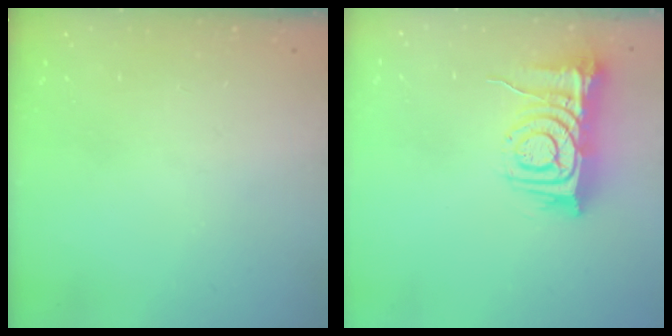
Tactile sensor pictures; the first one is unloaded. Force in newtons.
{"total": 10.2, "press": 10.2, "slide": 1.2}